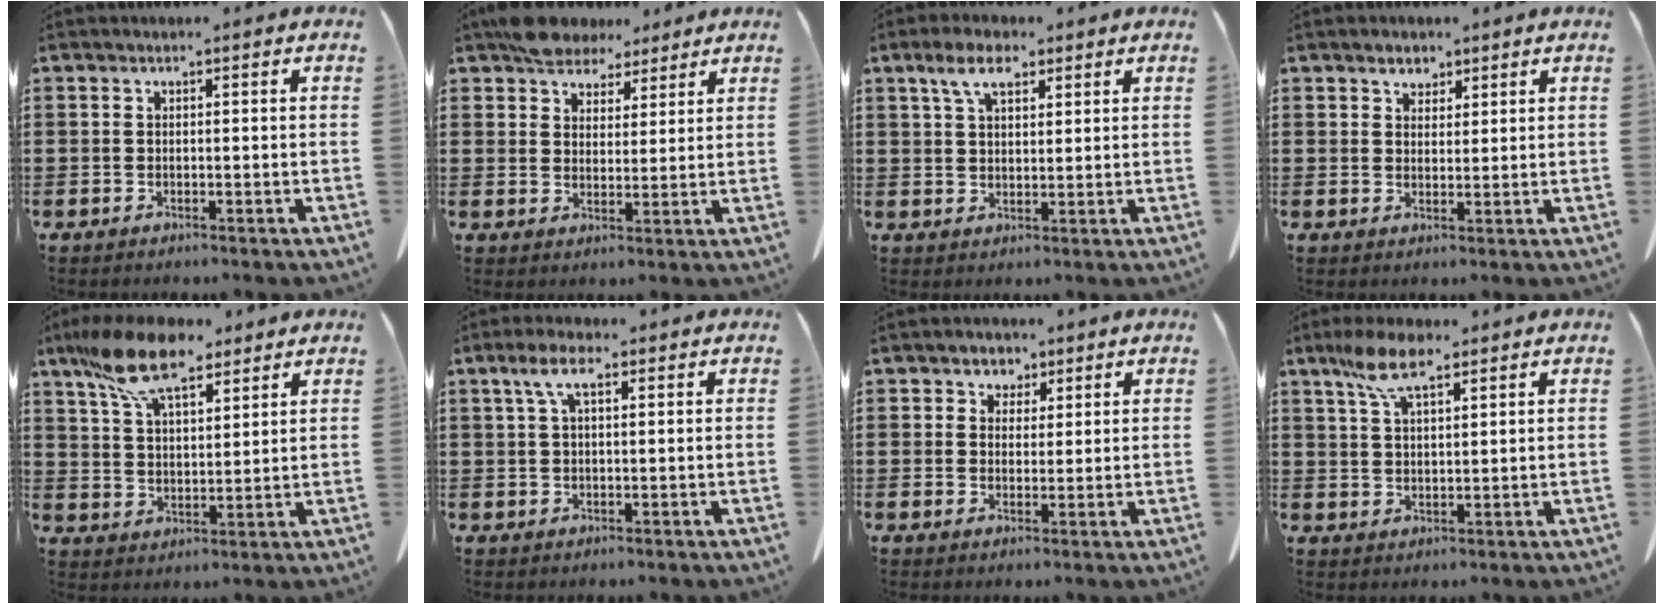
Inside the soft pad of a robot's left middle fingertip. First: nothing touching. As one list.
[{"total": 5.9, "force": [5.2, 2.5, 1.1], "torque": [-0.042, -0.005, 0.103]}, {"total": 5.6, "force": [3.5, 2.3, 3.7], "torque": [-0.084, 0.007, 0.064]}, {"total": 2.2, "force": [1.9, 1.2, 0.3], "torque": [-0.012, 0.005, 0.037]}, {"total": 11.9, "force": [8.7, 4.3, 7.0], "torque": [-0.159, -0.010, 0.164]}, {"total": 4.8, "force": [2.3, 1.5, 4.0], "torque": [-0.087, 0.006, 0.040]}, {"total": 2.9, "force": [2.1, 2.1, 0.0], "torque": [-0.007, 0.005, 0.038]}, {"total": 7.0, "force": [4.6, 2.2, 4.8], "torque": [-0.106, 0.003, 0.084]}]